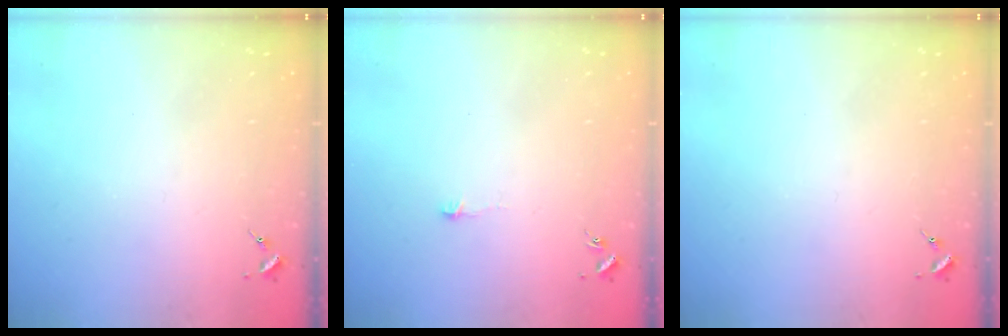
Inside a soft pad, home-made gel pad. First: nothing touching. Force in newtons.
{"total": 3.6, "press": 3.6, "slide": 0.3}
{"total": 0.0}